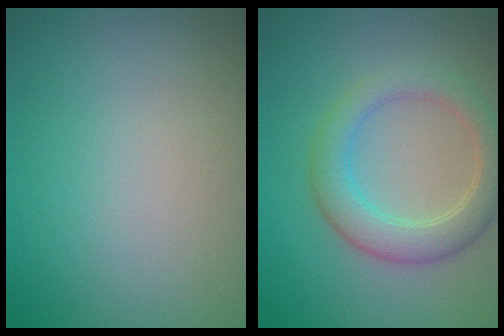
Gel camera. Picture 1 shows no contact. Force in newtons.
{"total": 4.2, "press": 4.2, "slide": 0.2}